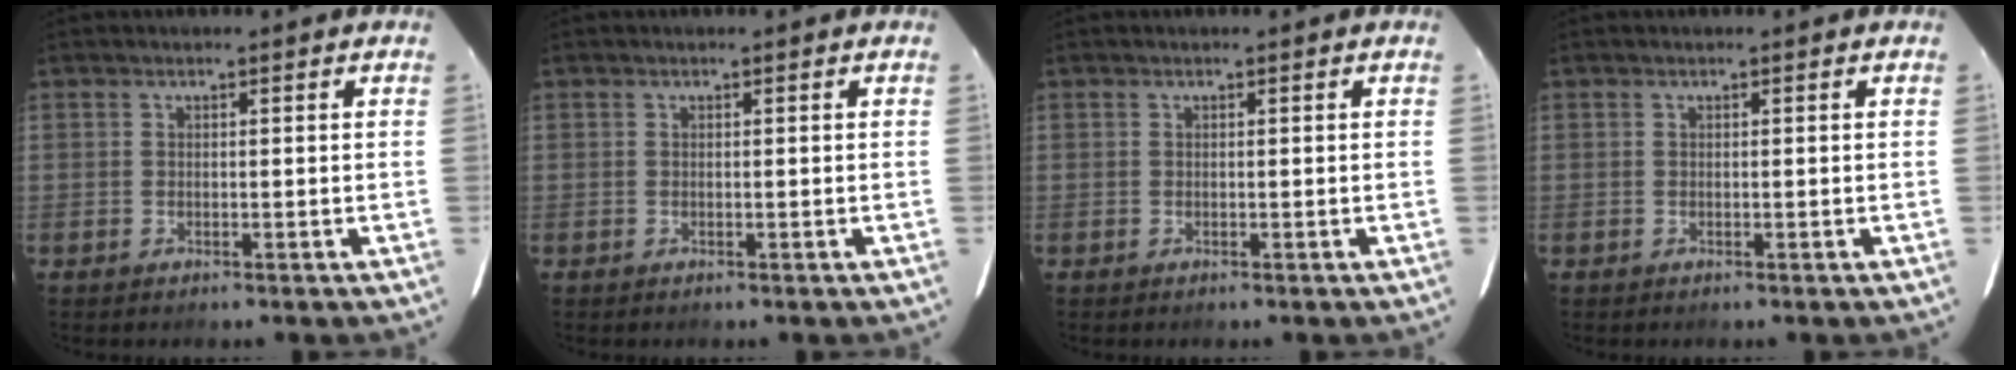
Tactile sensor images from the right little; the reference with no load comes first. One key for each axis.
{"total": 0.0}
{"total": 0.0}
{"total": 0.0}